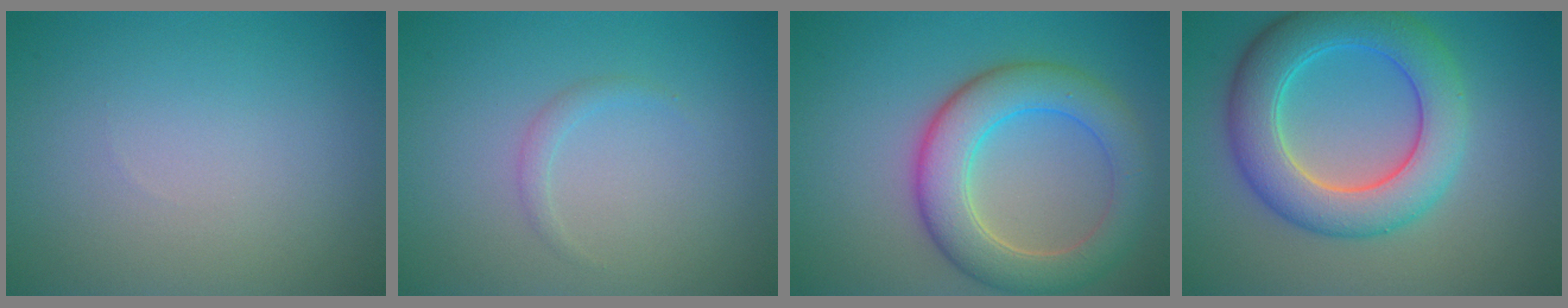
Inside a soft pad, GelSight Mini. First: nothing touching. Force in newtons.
{"total": 0.9, "press": 0.9, "slide": 0.1}
{"total": 6.9, "press": 6.9, "slide": 0.5}
{"total": 7.7, "press": 7.7, "slide": 0.3}